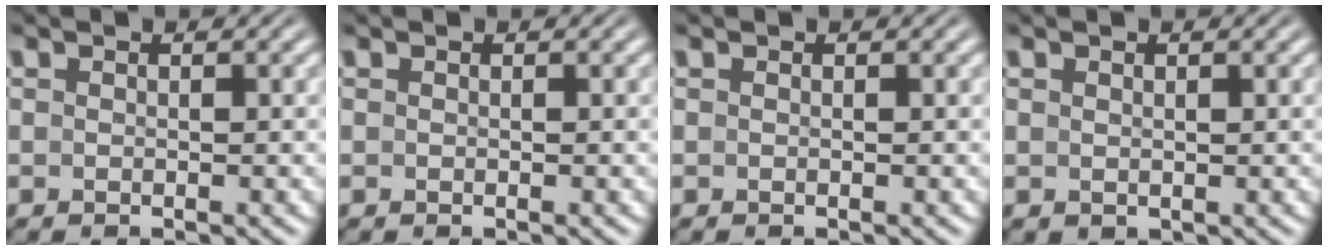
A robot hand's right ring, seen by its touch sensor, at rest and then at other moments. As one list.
[{"total": 0.0}, {"total": 0.0}, {"total": 0.0}]